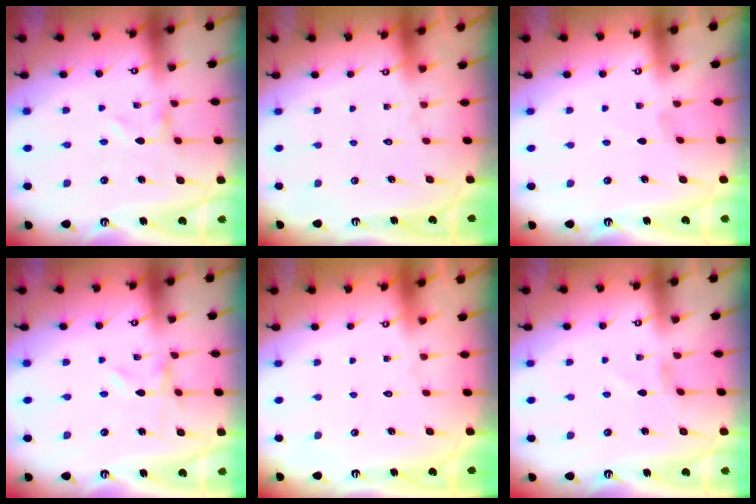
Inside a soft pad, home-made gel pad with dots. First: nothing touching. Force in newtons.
{"total": 1.5, "press": 1.5, "slide": 0.1}
{"total": 0.0}
{"total": 0.0}
{"total": 1.7, "press": 1.7, "slide": 0.1}
{"total": 0.0}